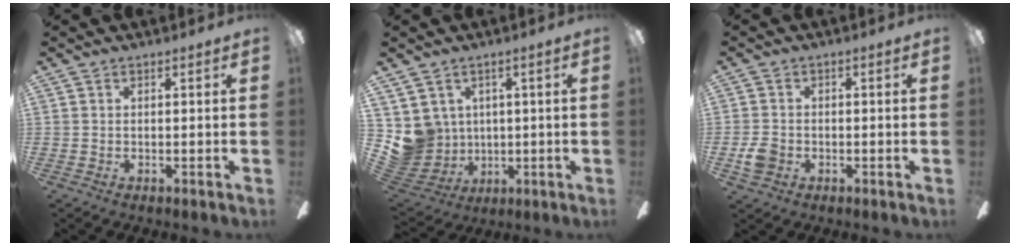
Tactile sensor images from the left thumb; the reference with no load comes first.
{"total": 8.1, "force": [1.5, 7.9, 1.0], "torque": [-0.068, -0.019, 0.037]}
{"total": 4.3, "force": [-1.4, 3.4, 2.2], "torque": [-0.040, 0.002, -0.027]}